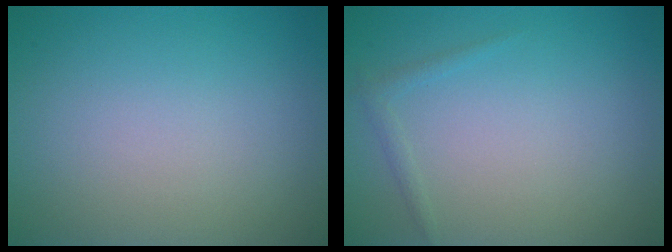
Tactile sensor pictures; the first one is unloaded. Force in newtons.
{"total": 0.8, "press": 0.8, "slide": 0.1}